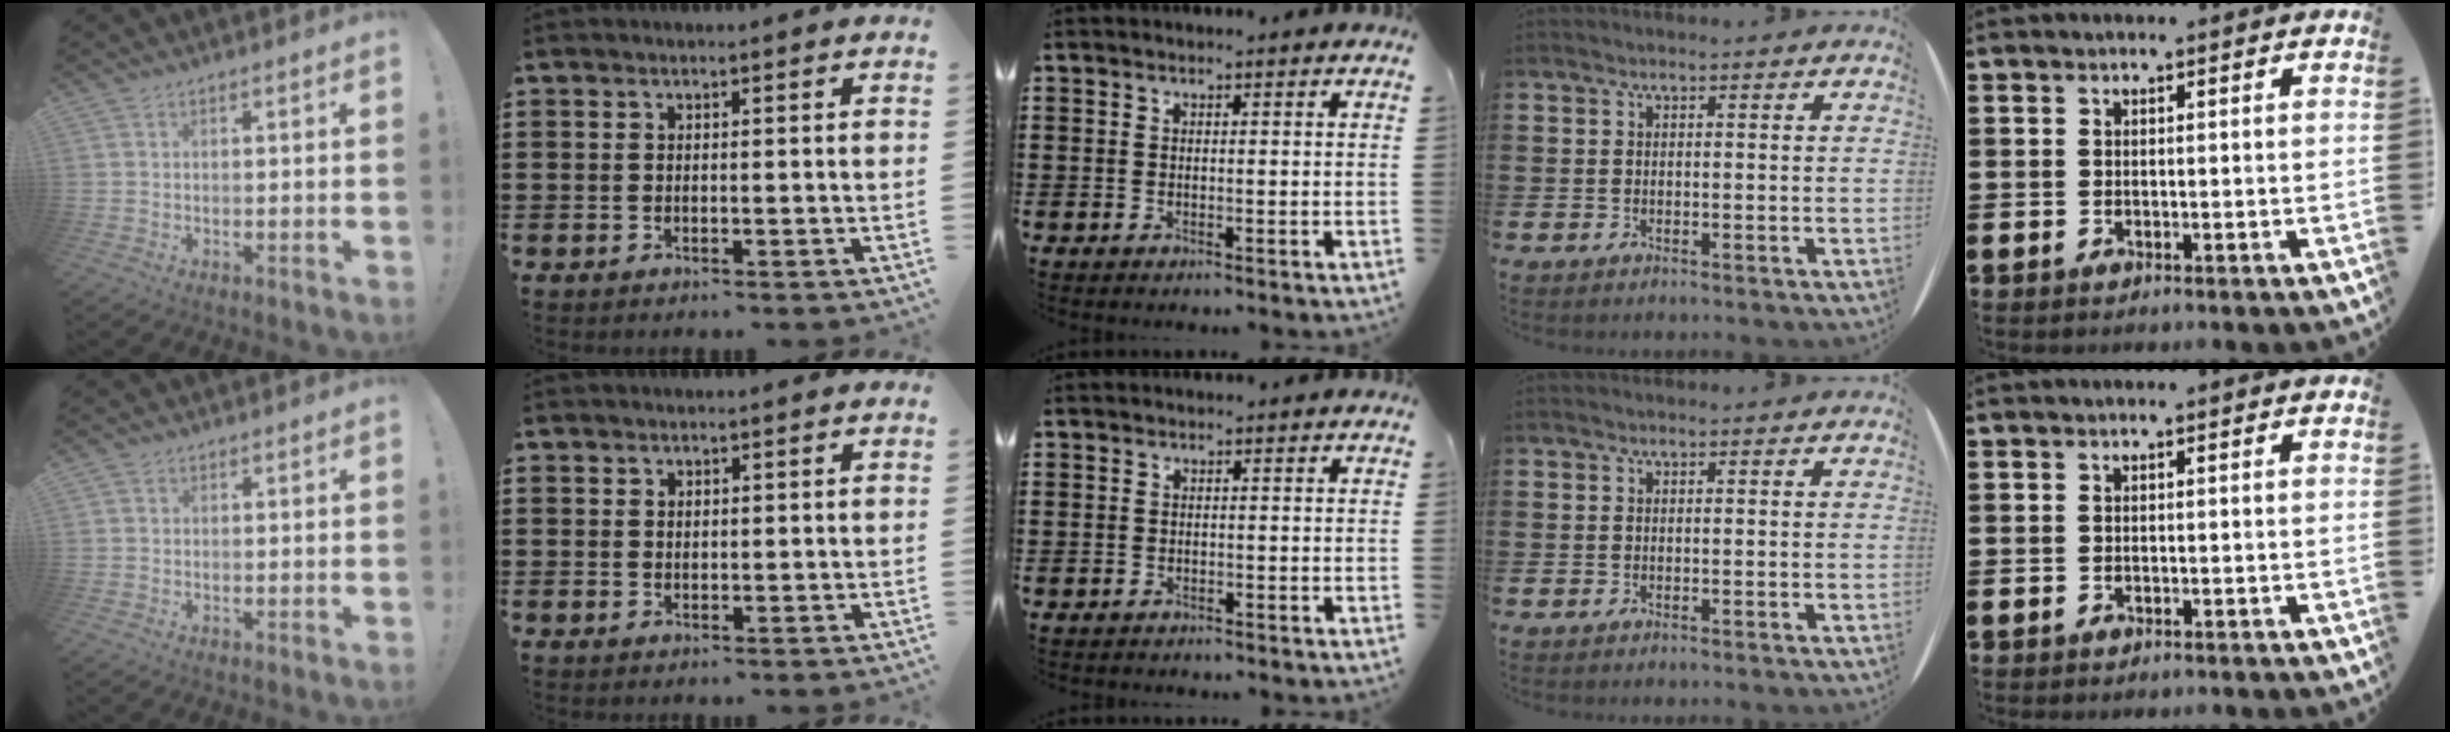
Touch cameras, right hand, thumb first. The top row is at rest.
{"thumb": {"total": 0.7, "force": [0.2, 0.6, 0.0], "torque": [0.006, -0.002, 0.002]}, "index": {"total": 0.8, "force": [0.6, 0.5, 0.2], "torque": [-0.004, 0.002, 0.012]}, "middle": {"total": 0.6, "force": [-0.4, 0.4, -0.1], "torque": [0.002, 0.004, -0.011]}}